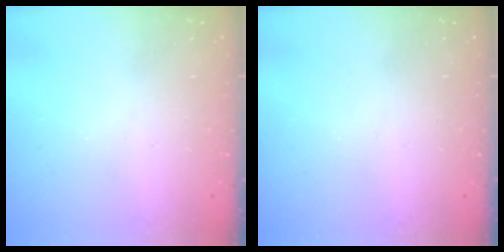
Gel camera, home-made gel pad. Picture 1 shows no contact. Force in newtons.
{"total": 0.0}